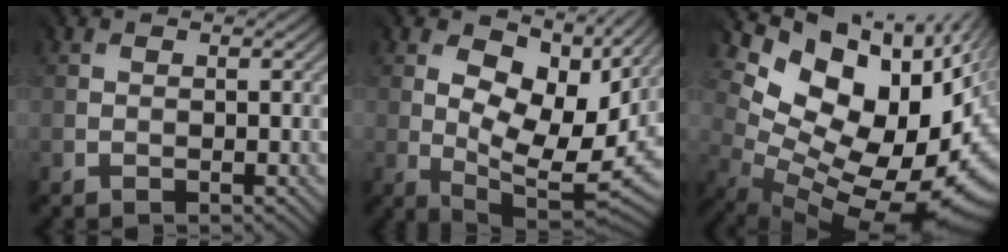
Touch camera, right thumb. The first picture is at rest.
{"total": 13.9, "force": [3.2, 7.6, 11.1], "torque": [-0.199, -0.014, 0.067]}
{"total": 16.0, "force": [3.9, 9.8, 12.1], "torque": [-0.160, -0.032, 0.121]}